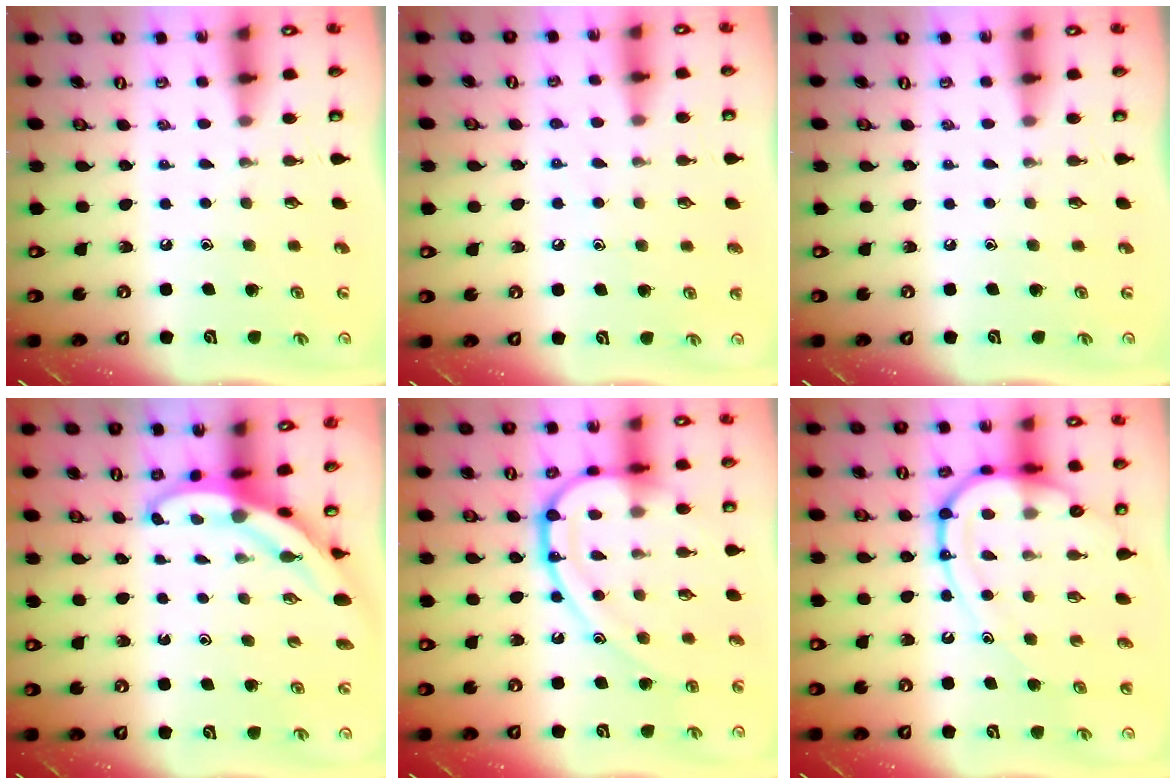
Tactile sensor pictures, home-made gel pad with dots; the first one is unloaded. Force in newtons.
{"total": 6.2, "press": 6.2, "slide": 0.6}
{"total": 0.0}
{"total": 3.6, "press": 3.6, "slide": 0.1}
{"total": 16.6, "press": 16.5, "slide": 1.4}
{"total": 14.5, "press": 14.4, "slide": 1.2}